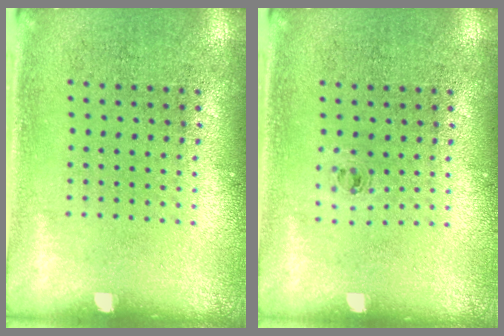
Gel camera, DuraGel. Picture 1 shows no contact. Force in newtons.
{"total": 0.5, "press": 0.3, "slide": 0.5}